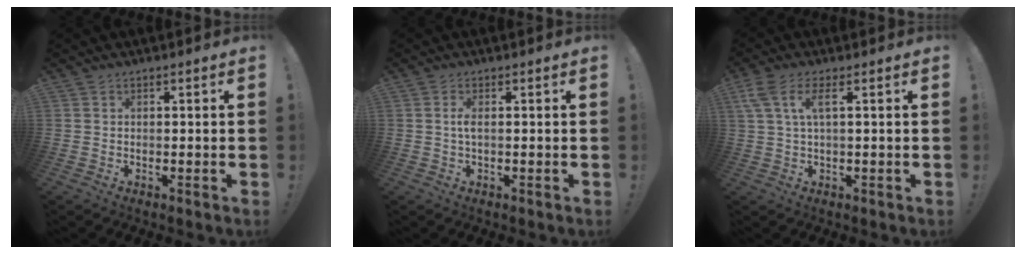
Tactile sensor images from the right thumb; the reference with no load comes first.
{"total": 2.1, "force": [-0.1, 0.4, 2.0], "torque": [-0.043, 0.005, -0.003]}
{"total": 5.6, "force": [1.8, 1.6, 5.1], "torque": [-0.104, -0.003, 0.031]}